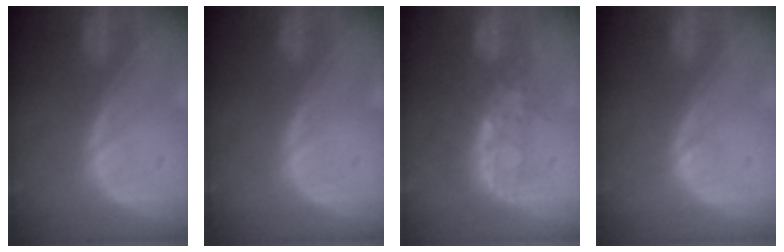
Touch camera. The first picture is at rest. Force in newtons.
{"total": 0.0}
{"total": 8.3, "press": 6.9, "slide": 4.7}
{"total": 0.5, "press": 0.5, "slide": 0.1}